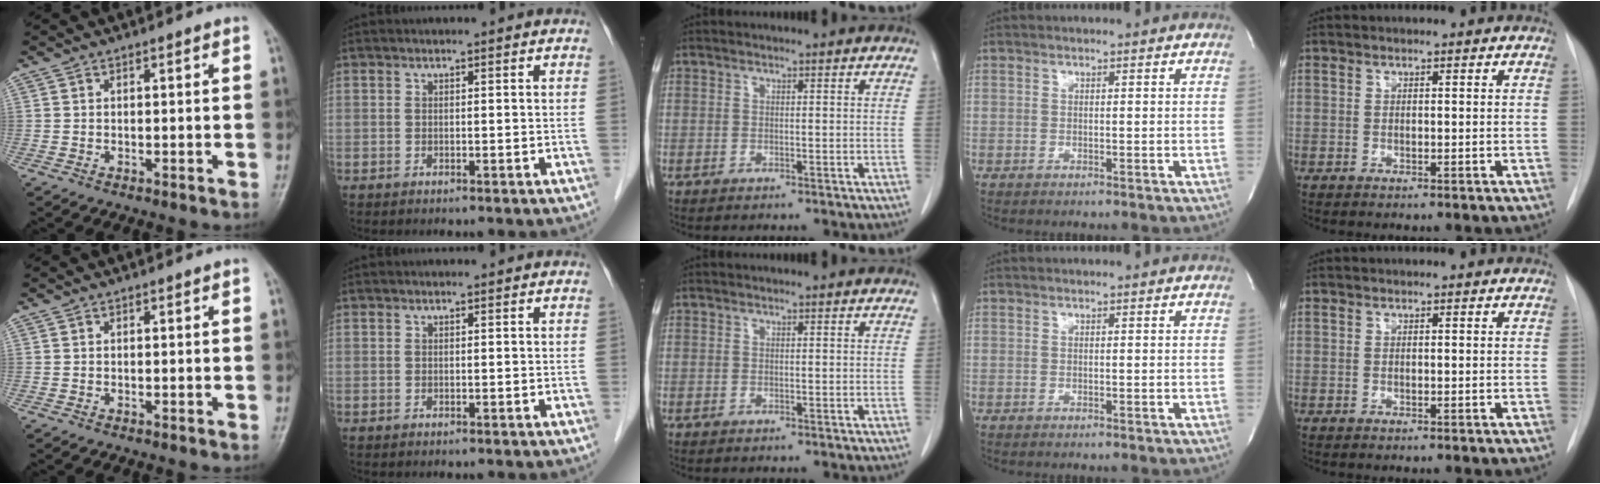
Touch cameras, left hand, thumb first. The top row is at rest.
{}